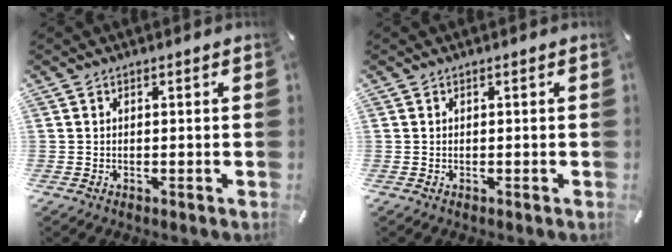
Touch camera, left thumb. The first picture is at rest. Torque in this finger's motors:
{"motor_torque": [-0.02, 0.02, 0.00, 0.00, 0.00]}